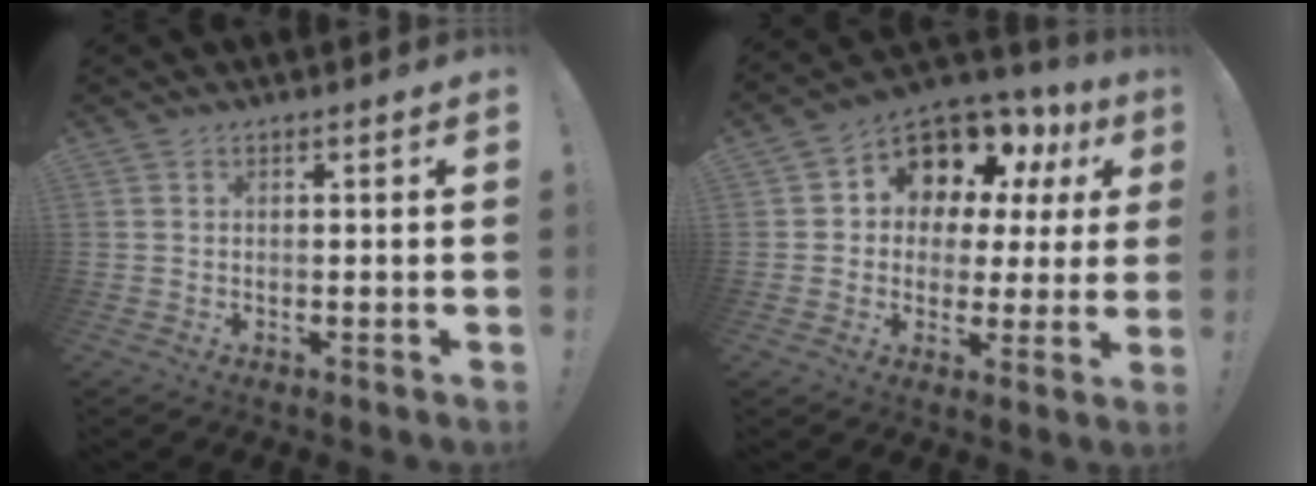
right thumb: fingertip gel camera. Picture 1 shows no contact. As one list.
[{"total": 11.2, "force": [6.4, 7.5, 5.3], "torque": [-0.084, -0.056, 0.118]}]